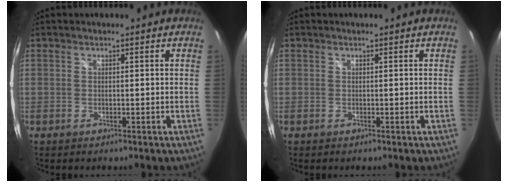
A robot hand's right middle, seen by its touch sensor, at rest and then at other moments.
{"total": 0.0}